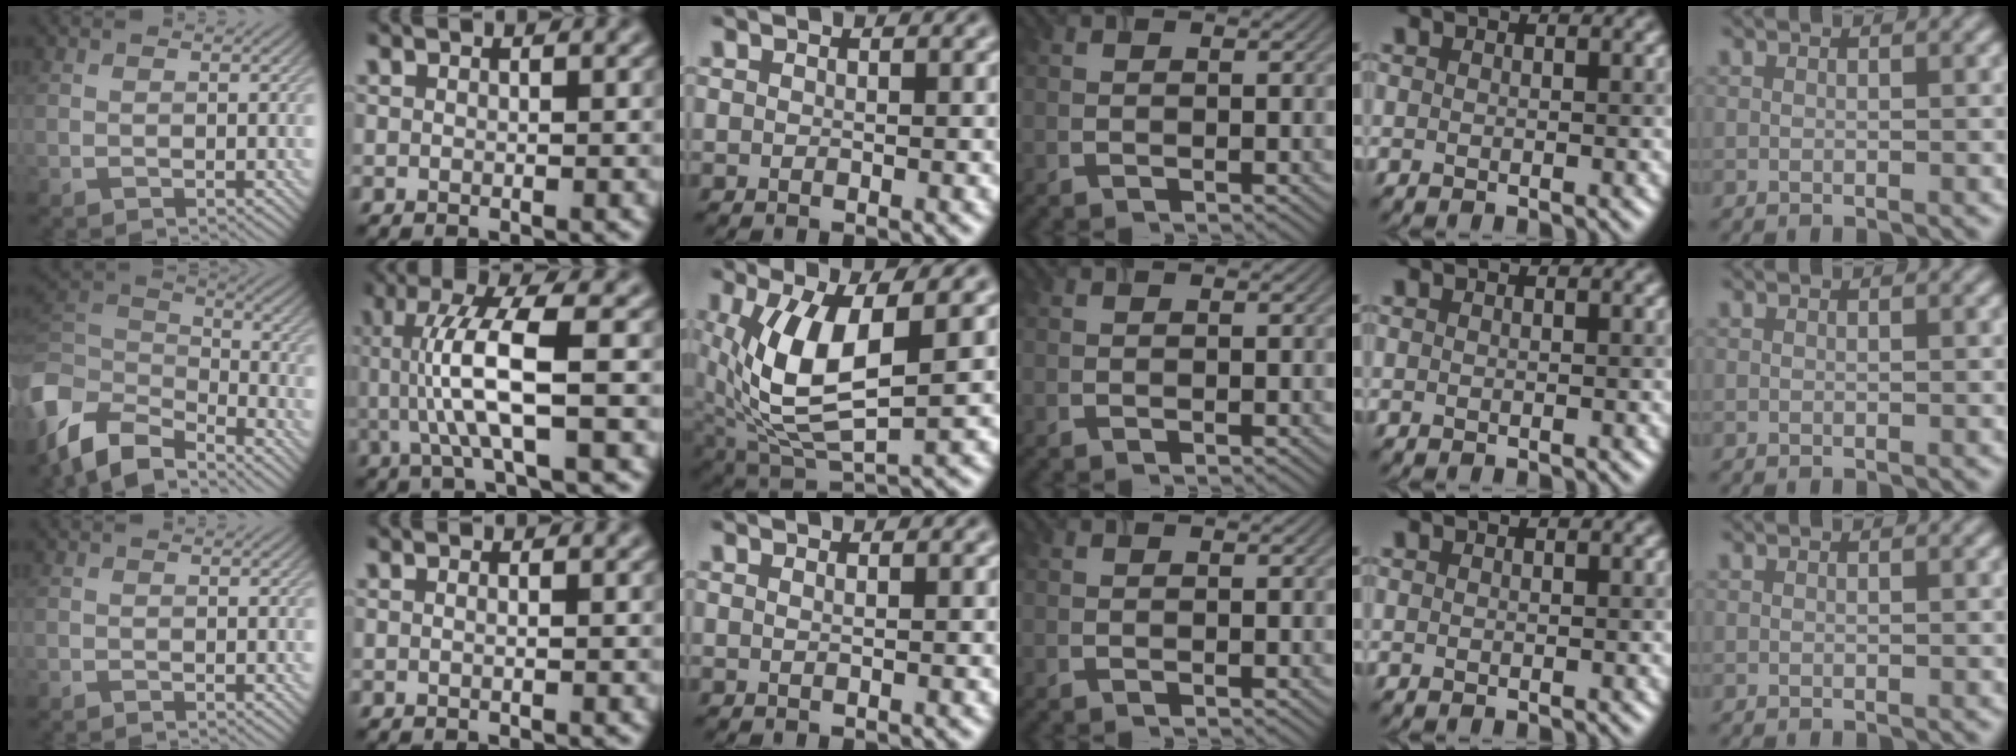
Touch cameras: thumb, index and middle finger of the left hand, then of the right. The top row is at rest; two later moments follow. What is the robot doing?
{"motion": "lift_and_place", "object": "timer"}